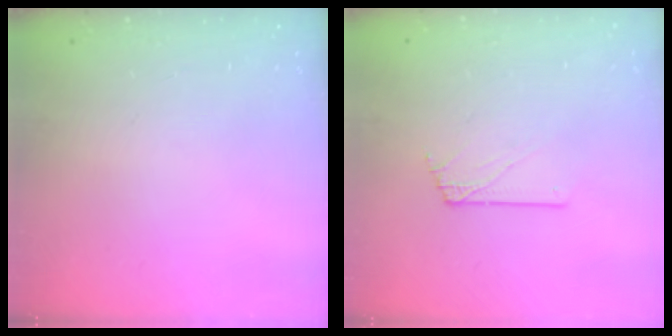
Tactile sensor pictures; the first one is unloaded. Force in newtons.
{"total": 1.6, "press": 1.6, "slide": 0.2}